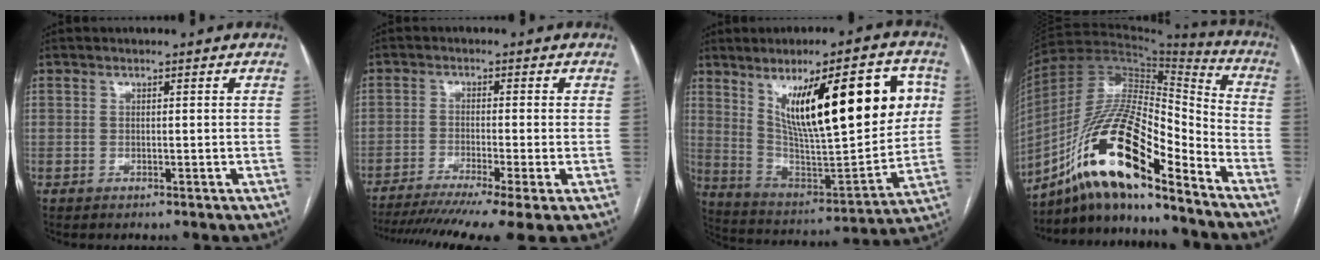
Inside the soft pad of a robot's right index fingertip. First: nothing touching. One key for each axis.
{"total": 13.7, "fx": -10.3, "fy": -0.5, "fz": 9.0, "tx": -0.136, "ty": -0.030, "tz": -0.163}
{"total": 24.3, "fx": 8.1, "fy": 5.4, "fz": 22.3, "tx": -0.343, "ty": 0.012, "tz": 0.135}
{"total": 19.1, "fx": -12.2, "fy": 3.9, "fz": 14.2, "tx": -0.272, "ty": 0.012, "tz": -0.212}